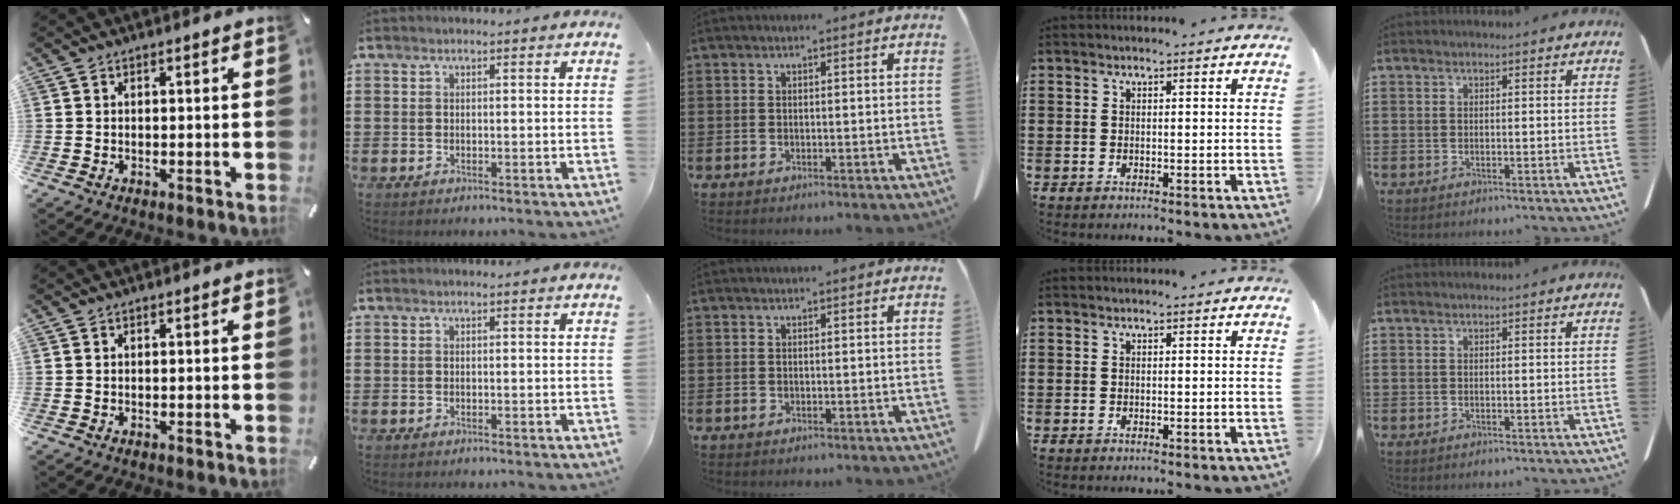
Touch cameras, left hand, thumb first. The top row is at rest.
{}